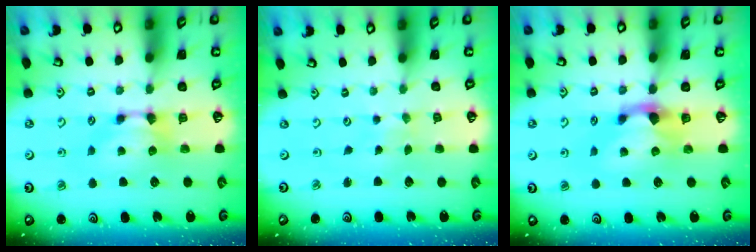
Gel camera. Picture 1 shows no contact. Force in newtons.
{"total": 4.7, "press": 4.6, "slide": 0.2}
{"total": 2.0, "press": 1.5, "slide": 1.4}